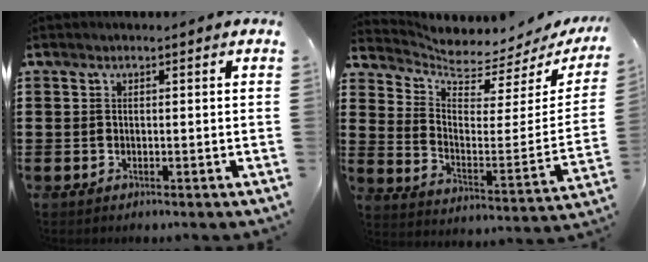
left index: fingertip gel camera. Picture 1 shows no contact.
{"total": 4.0, "force": [3.9, 0.6, 0.7], "torque": [-0.042, -0.046, 0.062]}